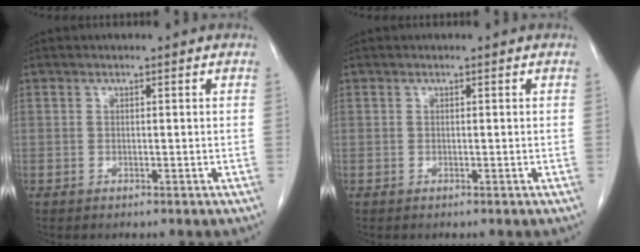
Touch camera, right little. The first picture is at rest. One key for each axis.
{"total": 0.0}